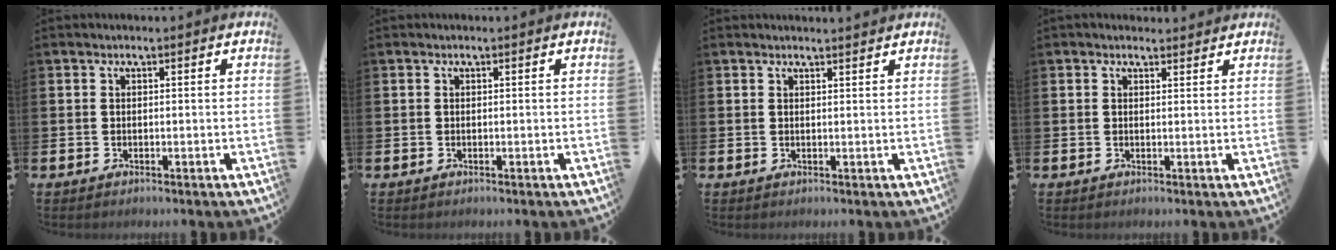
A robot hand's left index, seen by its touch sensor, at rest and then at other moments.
{"total": 0.0}
{"total": 1.0, "force": [1.0, -0.1, 0.1], "torque": [0.007, -0.007, 0.017]}
{"total": 1.0, "force": [0.9, 0.4, 0.1], "torque": [0.004, 0.001, 0.015]}